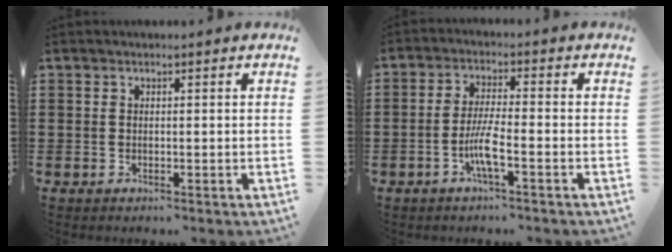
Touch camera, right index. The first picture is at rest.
{"total": 5.4, "force": [-2.3, 0.5, 4.8], "torque": [-0.110, -0.015, -0.048]}